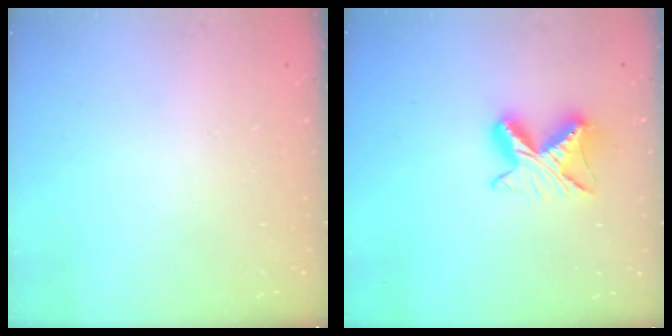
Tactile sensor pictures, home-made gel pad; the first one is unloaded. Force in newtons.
{"total": 9.8, "press": 9.8, "slide": 1.1}